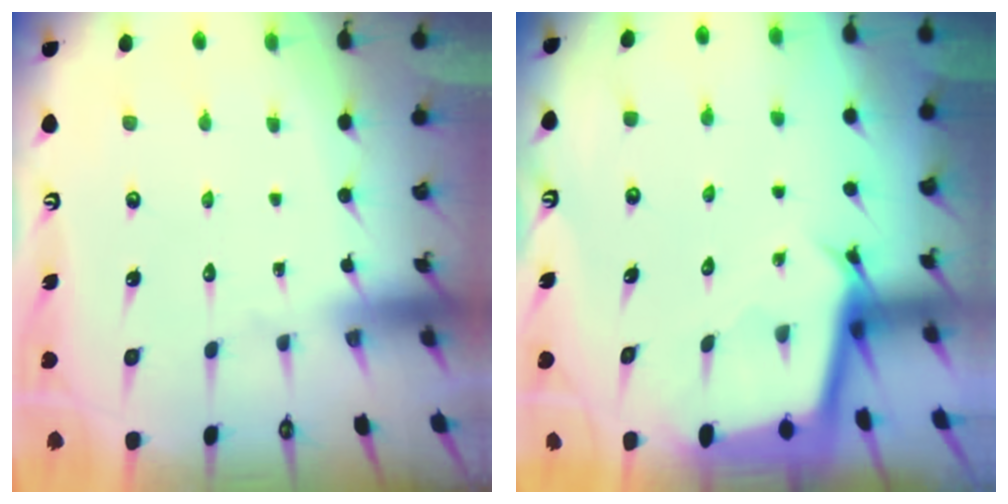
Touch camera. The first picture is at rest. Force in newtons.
{"total": 2.8, "press": 2.8, "slide": 0.0}